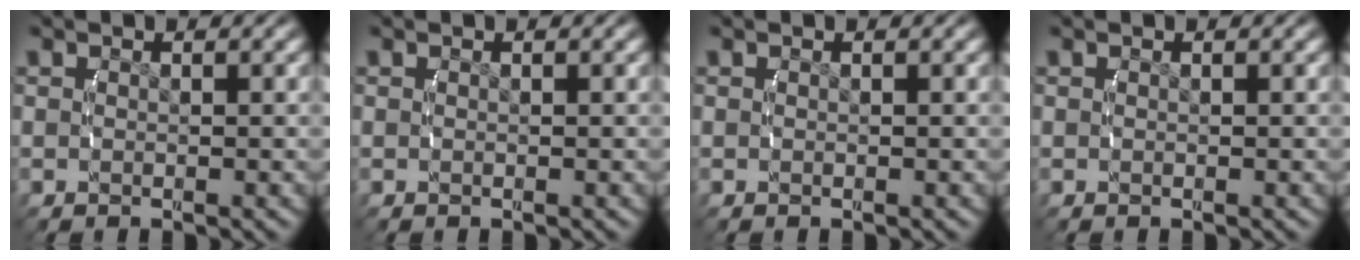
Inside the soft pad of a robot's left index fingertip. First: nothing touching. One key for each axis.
{"total": 0.0}
{"total": 0.0}
{"total": 0.0}